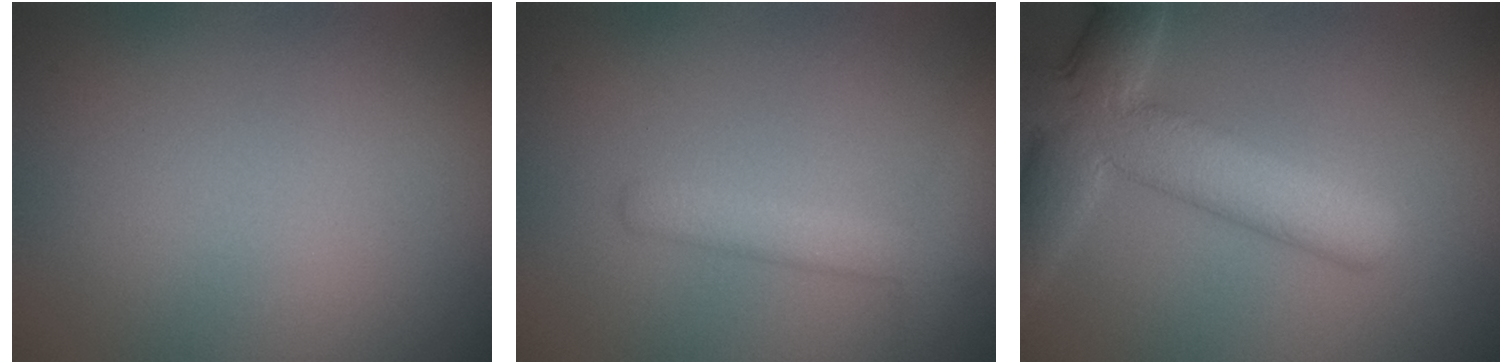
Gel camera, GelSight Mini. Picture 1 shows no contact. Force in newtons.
{"total": 2.7, "press": 2.7, "slide": 0.1}
{"total": 7.7, "press": 7.7, "slide": 0.4}